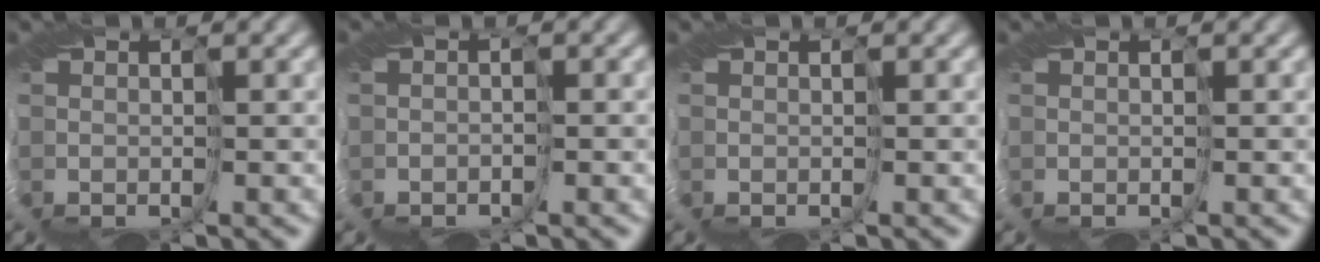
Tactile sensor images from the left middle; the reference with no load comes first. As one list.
[{"total": 0.9, "force": [-0.9, -0.1, 0.3], "torque": [-0.012, -0.003, -0.020]}, {"total": 0.0}, {"total": 0.0}]